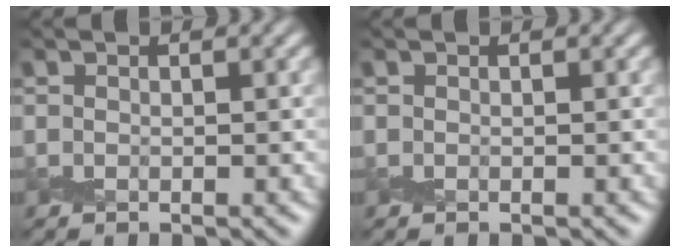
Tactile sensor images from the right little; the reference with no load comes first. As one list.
[{"total": 0.0}]